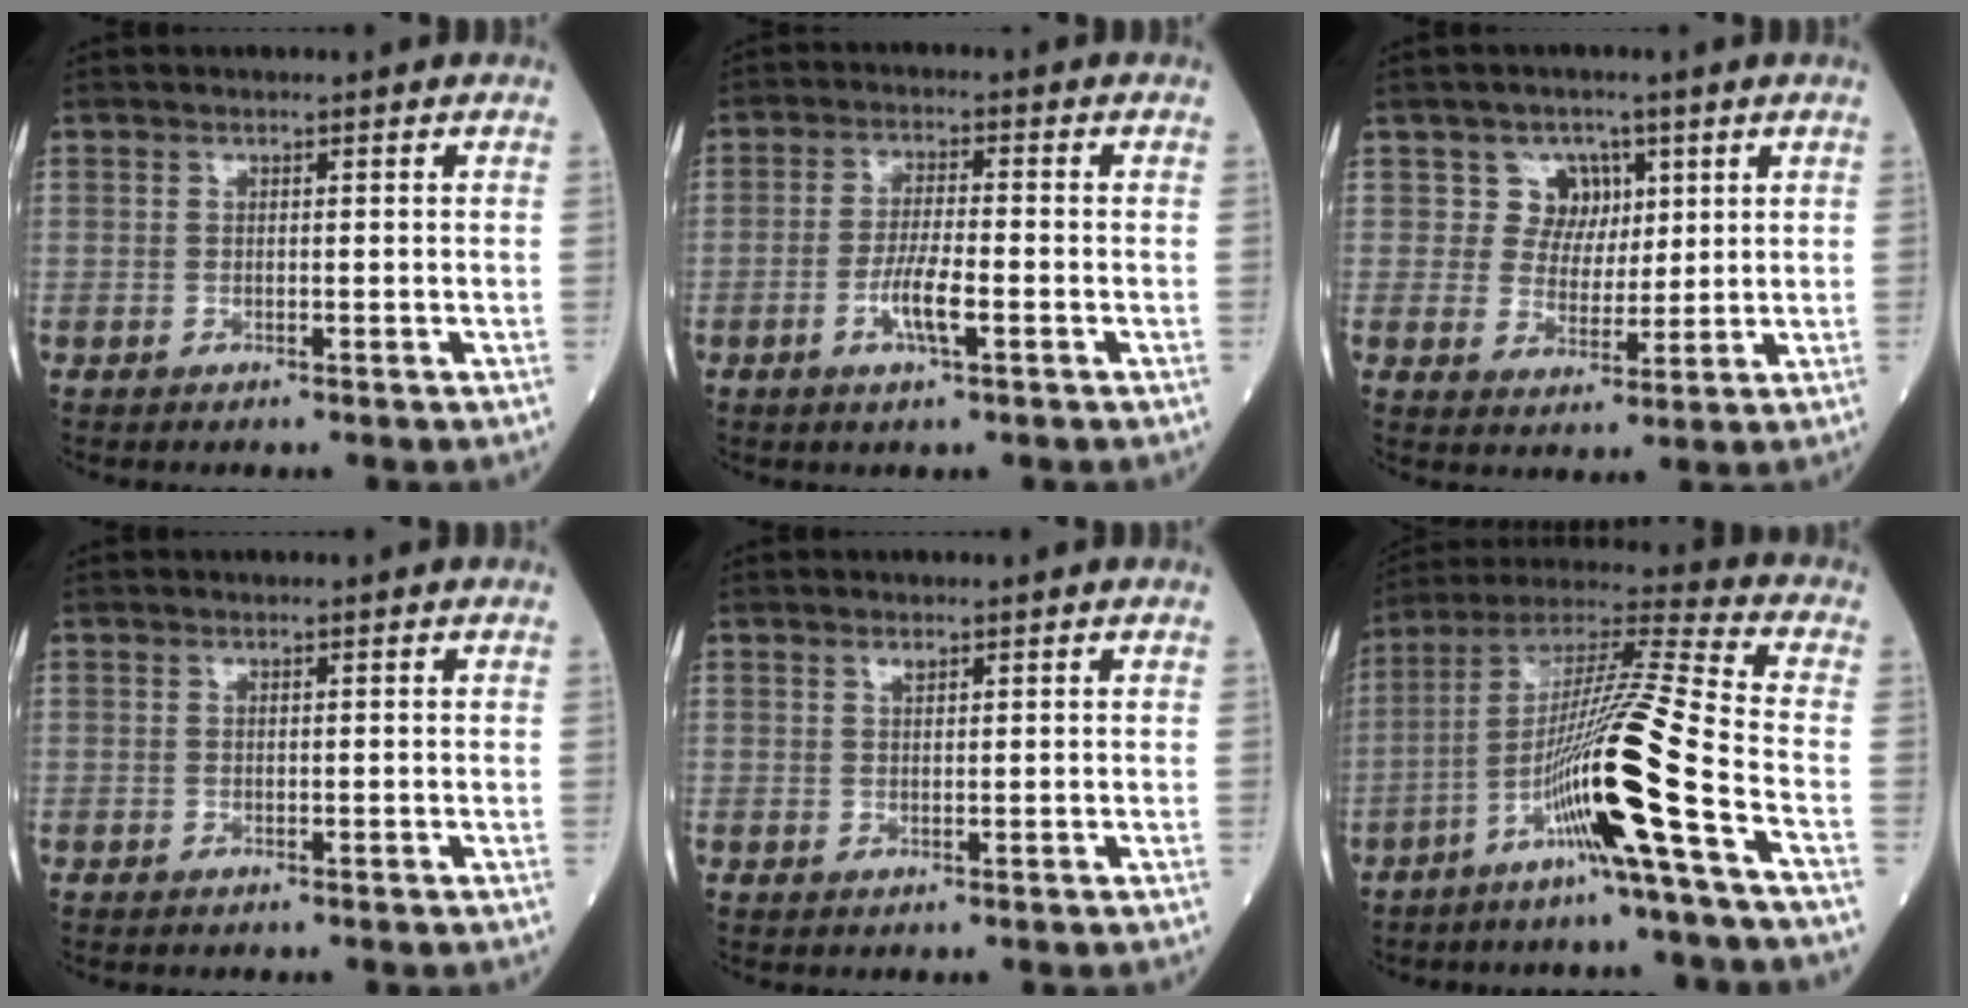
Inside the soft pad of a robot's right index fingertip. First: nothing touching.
{"total": 5.2, "force": [-1.9, 0.7, 4.7], "torque": [-0.094, -0.003, -0.036]}
{"total": 5.1, "force": [2.2, 4.5, 0.9], "torque": [-0.007, 0.009, 0.038]}
{"total": 0.0}
{"total": 0.9, "force": [0.6, 0.3, 0.5], "torque": [-0.011, -0.002, 0.011]}
{"total": 15.7, "force": [-6.4, -2.3, 14.1], "torque": [-0.267, -0.006, -0.124]}